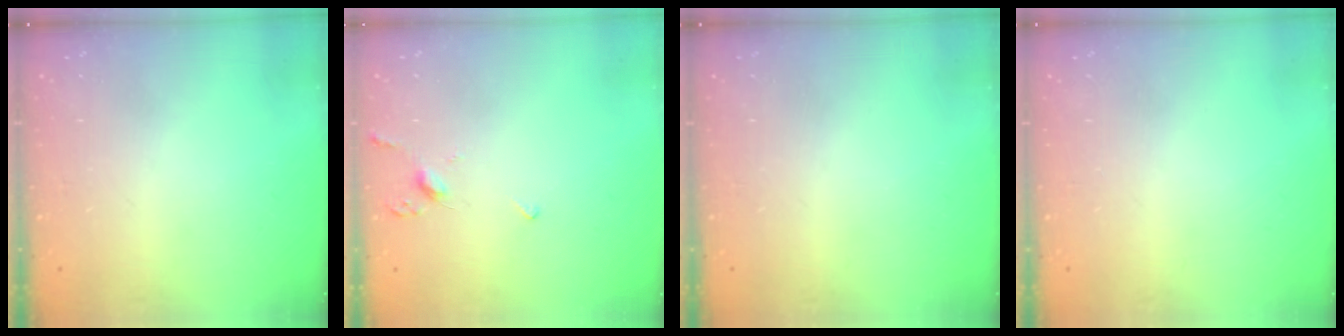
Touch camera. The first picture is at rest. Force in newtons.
{"total": 3.3, "press": 3.2, "slide": 0.9}
{"total": 0.0}
{"total": 0.0}